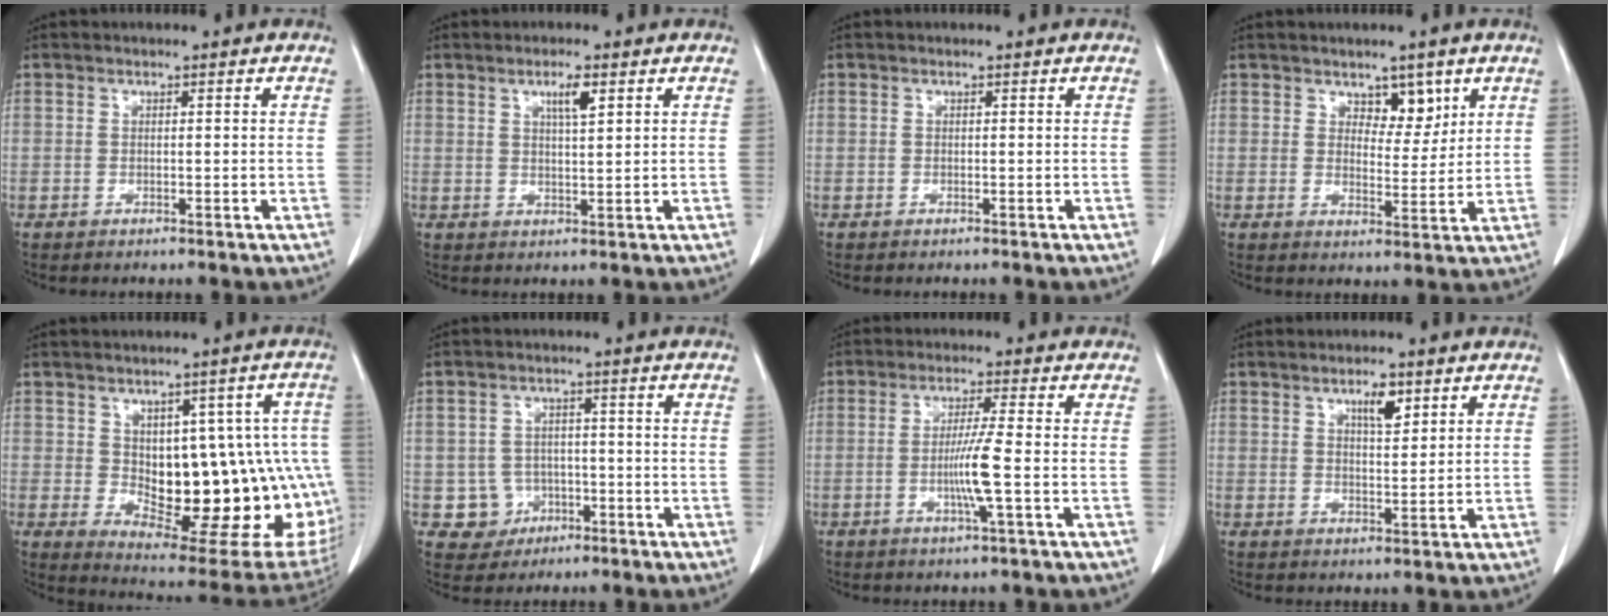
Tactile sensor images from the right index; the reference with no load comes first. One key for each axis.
{"total": 3.3, "fx": 1.7, "fy": 0.3, "fz": 2.8, "tx": -0.048, "ty": -0.002, "tz": 0.028}
{"total": 0.0}
{"total": 4.5, "fx": 2.7, "fy": 2.4, "fz": 2.7, "tx": -0.028, "ty": -0.004, "tz": 0.043}
{"total": 21.3, "fx": -1.4, "fy": 9.2, "fz": 19.2, "tx": -0.171, "ty": 0.021, "tz": 0.015}
{"total": 5.0, "fx": -1.6, "fy": 4.7, "fz": 0.5, "tx": -0.001, "ty": 0.011, "tz": -0.018}
{"total": 5.7, "fx": -1.2, "fy": -0.9, "fz": 5.5, "tx": -0.106, "ty": -0.008, "tz": -0.027}
{"total": 3.8, "fx": 2.2, "fy": 1.1, "fz": 2.9, "tx": -0.050, "ty": -0.001, "tz": 0.037}